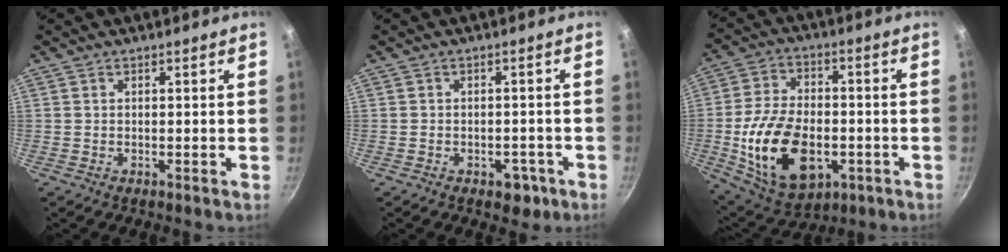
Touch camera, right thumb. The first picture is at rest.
{"total": 3.7, "force": [-2.0, 2.3, 2.0], "torque": [-0.010, 0.012, -0.023]}
{"total": 19.8, "force": [-4.6, 12.1, 15.0], "torque": [-0.255, 0.008, -0.060]}